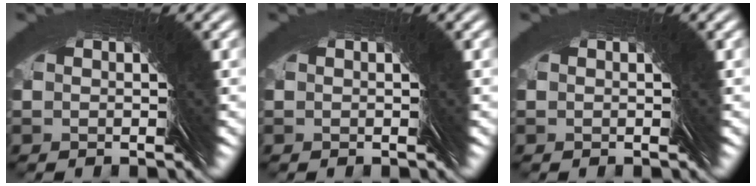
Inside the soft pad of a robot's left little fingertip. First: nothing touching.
{"total": 0.0}
{"total": 0.0}